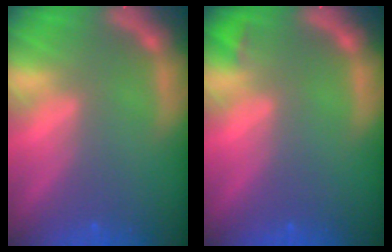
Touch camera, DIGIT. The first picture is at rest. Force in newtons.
{"total": 0.9}